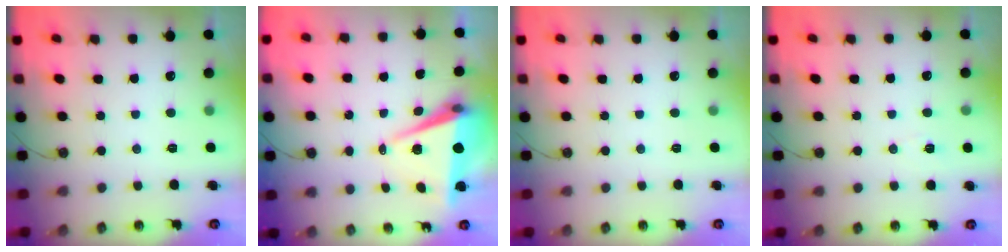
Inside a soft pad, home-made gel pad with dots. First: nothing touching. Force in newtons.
{"total": 7.2, "press": 5.8, "slide": 4.2}
{"total": 0.0}
{"total": 3.7, "press": 3.6, "slide": 0.9}